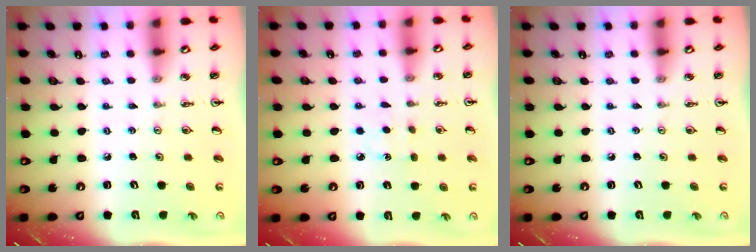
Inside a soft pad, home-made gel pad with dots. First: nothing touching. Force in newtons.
{"total": 2.9, "press": 2.9, "slide": 0.3}
{"total": 0.0}